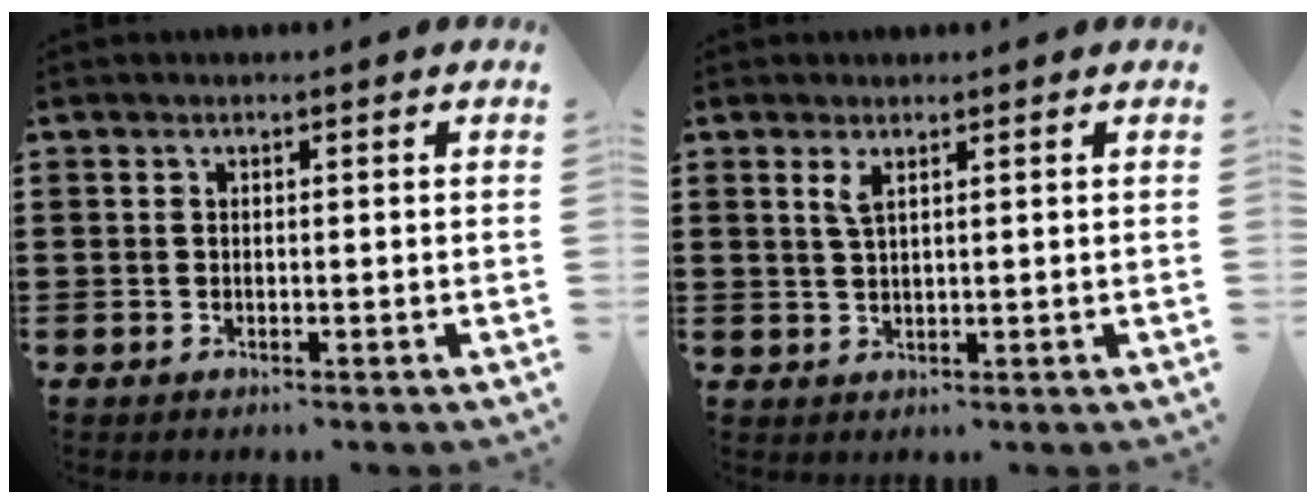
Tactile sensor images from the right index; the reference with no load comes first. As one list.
[{"total": 1.9, "force": [1.1, 0.5, 1.5], "torque": [-0.032, 0.002, 0.019]}]